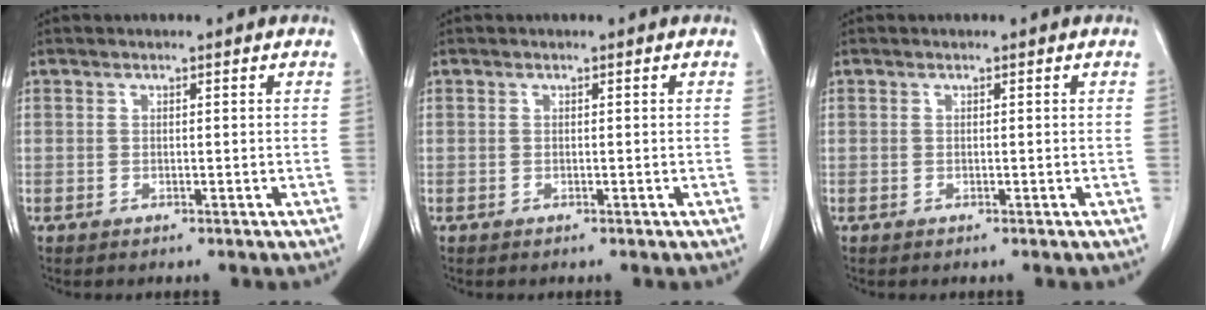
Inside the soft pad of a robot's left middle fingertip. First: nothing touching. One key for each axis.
{"total": 0.0}
{"total": 0.0}